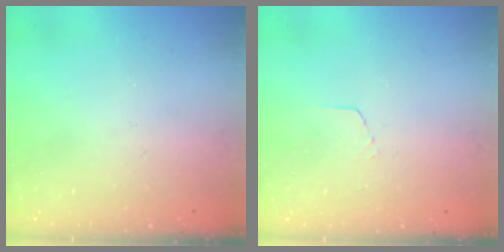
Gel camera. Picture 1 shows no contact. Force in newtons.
{"total": 2.9, "press": 2.9, "slide": 0.2}